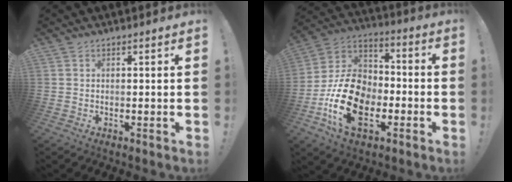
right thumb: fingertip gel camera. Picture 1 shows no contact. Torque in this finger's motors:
{"motor_torque": [1.32, 1.51, 1.45, -1.32, 0.18]}